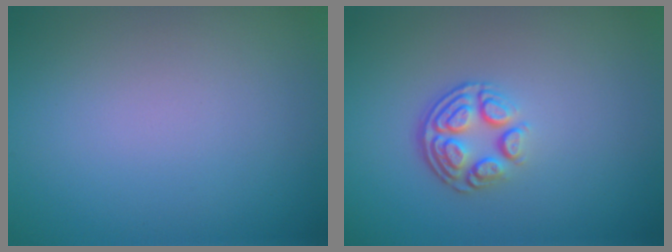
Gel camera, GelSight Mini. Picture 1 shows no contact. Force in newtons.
{"total": 3.7, "press": 2.5, "slide": 2.7}